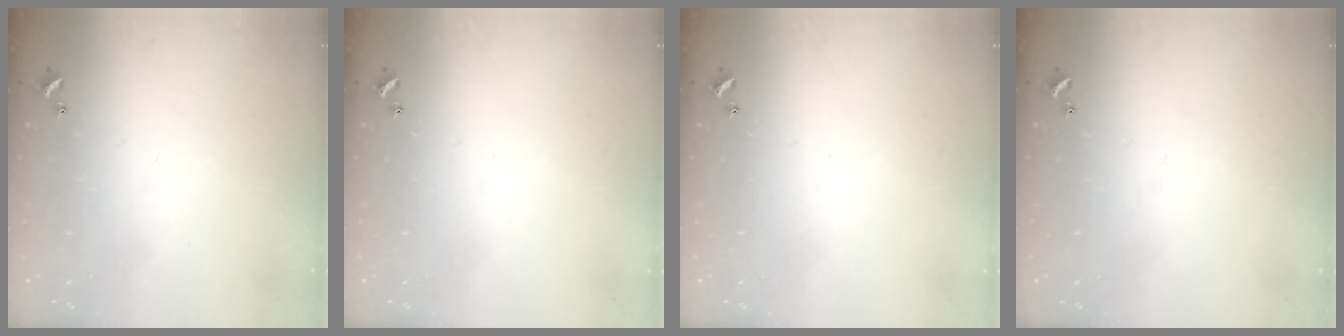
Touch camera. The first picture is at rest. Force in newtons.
{"total": 0.0}
{"total": 0.0}
{"total": 0.0}